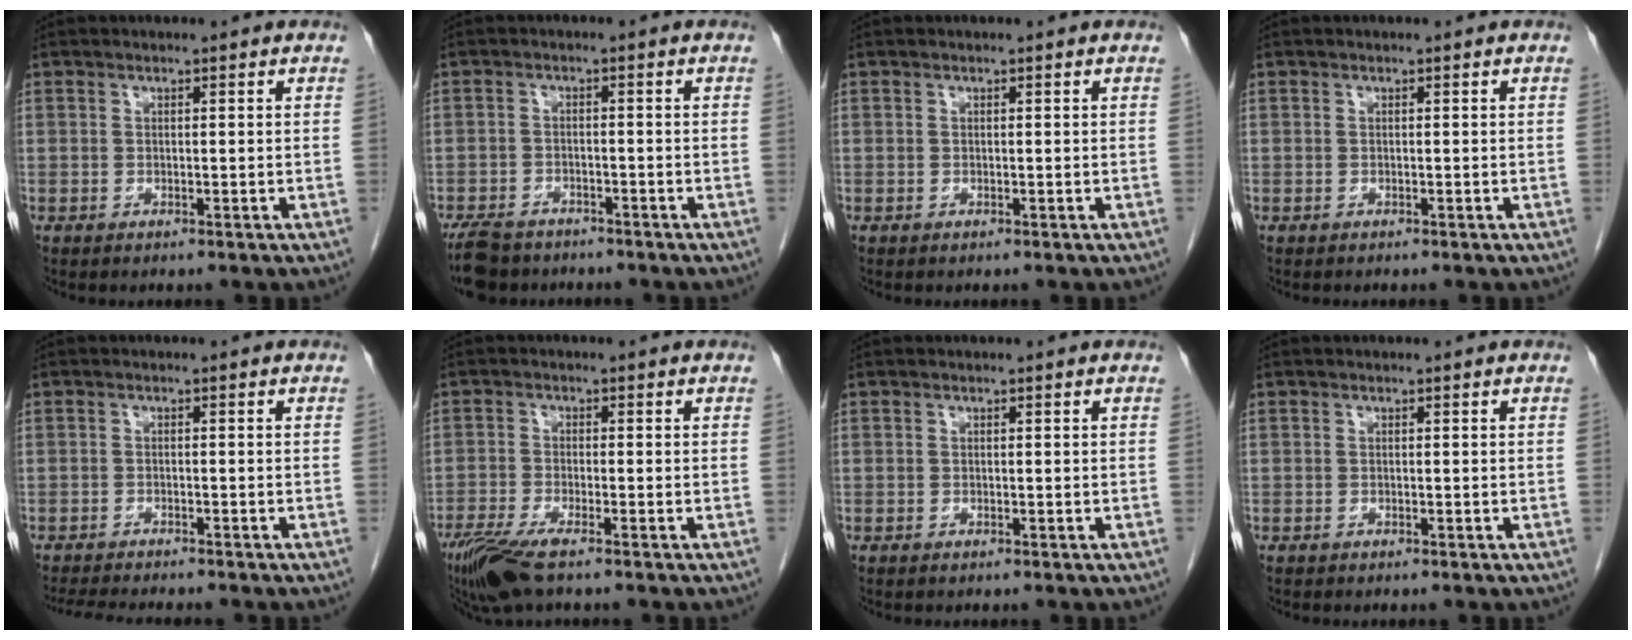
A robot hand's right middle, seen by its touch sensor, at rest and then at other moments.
{"total": 7.0, "force": [-5.9, 3.0, 2.5], "torque": [-0.046, -0.010, -0.097]}
{"total": 0.0}
{"total": 0.0}
{"total": 7.5, "force": [-6.7, 0.8, 3.1], "torque": [-0.048, -0.014, -0.103]}
{"total": 7.1, "force": [-5.0, 1.0, 5.0], "torque": [-0.096, -0.019, -0.092]}
{"total": 0.0}
{"total": 0.0}